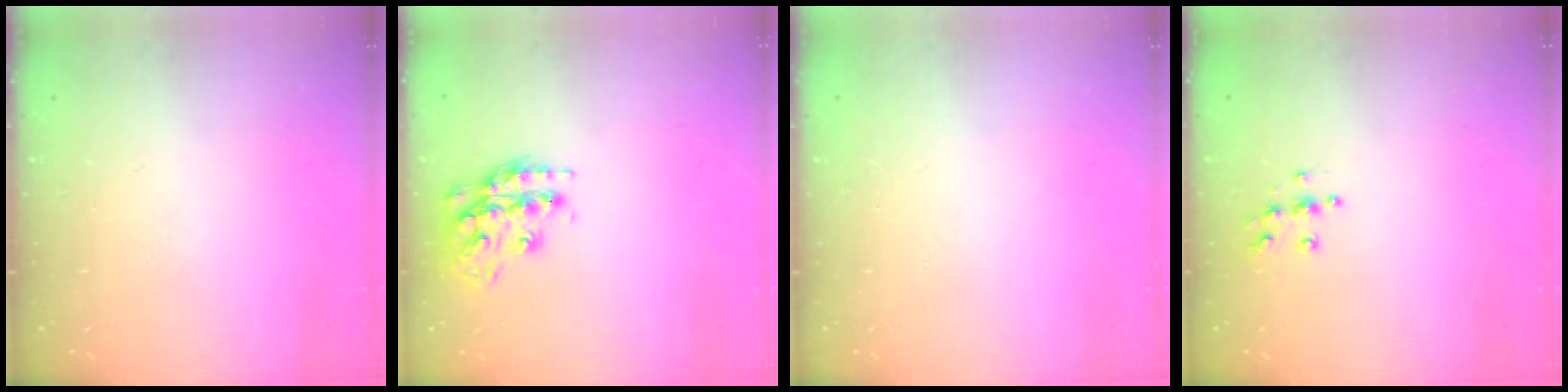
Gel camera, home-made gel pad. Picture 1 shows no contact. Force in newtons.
{"total": 17.3, "press": 17.3, "slide": 1.4}
{"total": 0.0}
{"total": 6.4, "press": 6.4, "slide": 0.3}